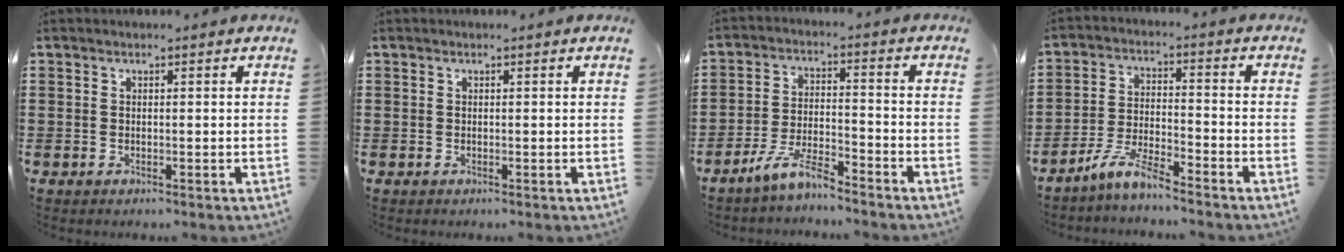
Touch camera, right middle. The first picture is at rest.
{"total": 0.0}
{"total": 6.7, "force": [-5.7, 0.8, 3.4], "torque": [-0.081, -0.005, -0.114]}
{"total": 6.5, "force": [-5.6, 0.7, 3.3], "torque": [-0.080, -0.005, -0.112]}